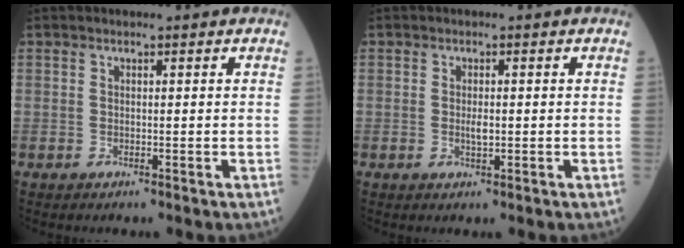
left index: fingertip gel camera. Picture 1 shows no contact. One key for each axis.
{"total": 1.4, "fx": -0.2, "fy": 0.4, "fz": 1.4, "tx": -0.025, "ty": -0.005, "tz": -0.004}